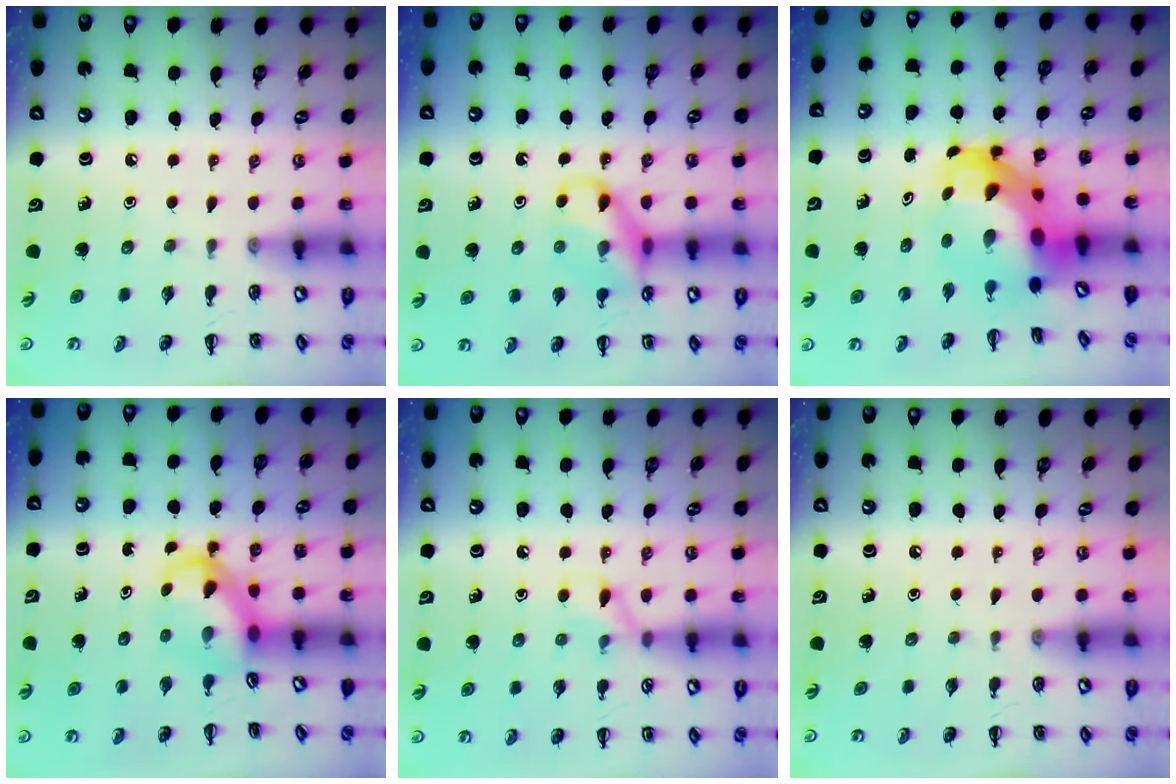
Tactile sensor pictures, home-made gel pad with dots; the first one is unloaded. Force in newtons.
{"total": 11.7, "press": 11.6, "slide": 1.2}
{"total": 7.3, "press": 7.0, "slide": 2.0}
{"total": 4.2, "press": 4.2, "slide": 0.6}
{"total": 7.1, "press": 6.9, "slide": 1.5}
{"total": 0.0}